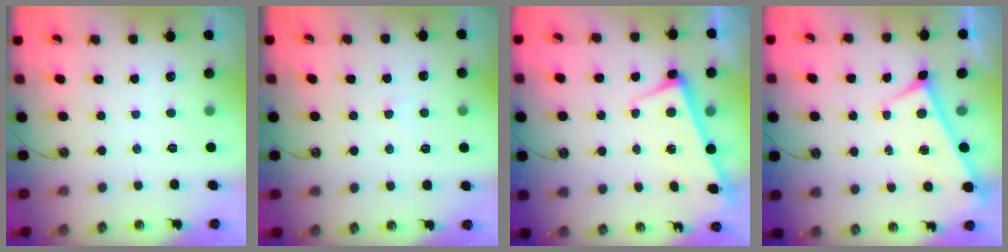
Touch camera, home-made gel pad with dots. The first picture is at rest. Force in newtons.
{"total": 2.1, "press": 2.1, "slide": 0.6}
{"total": 2.3, "press": 2.3, "slide": 0.5}
{"total": 0.0}